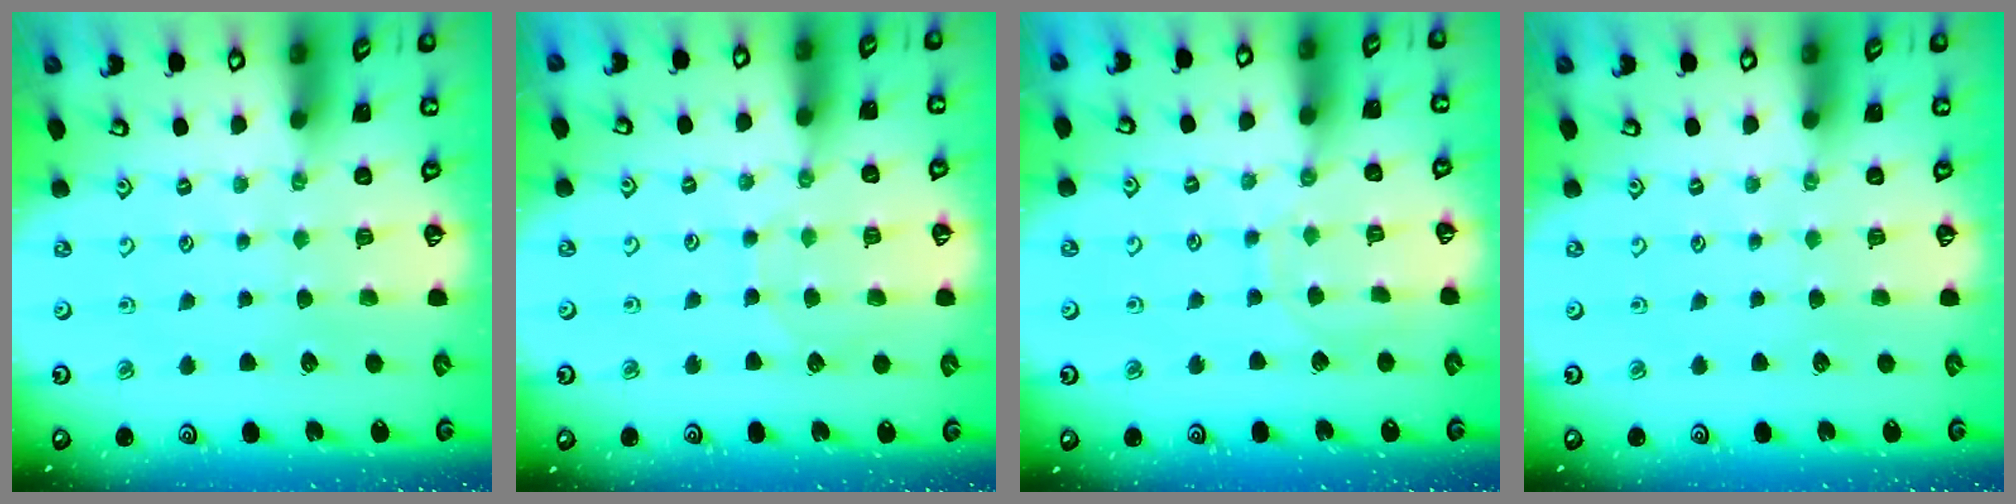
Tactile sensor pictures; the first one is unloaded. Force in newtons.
{"total": 5.7, "press": 5.6, "slide": 0.4}
{"total": 6.8, "press": 6.7, "slide": 0.7}
{"total": 0.0}